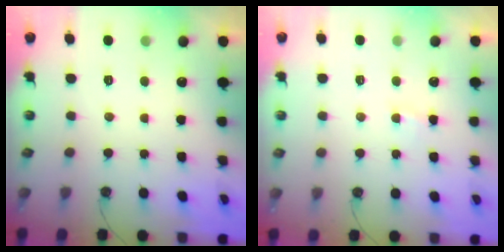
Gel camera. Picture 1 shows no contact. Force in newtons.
{"total": 1.6, "press": 1.6, "slide": 0.2}